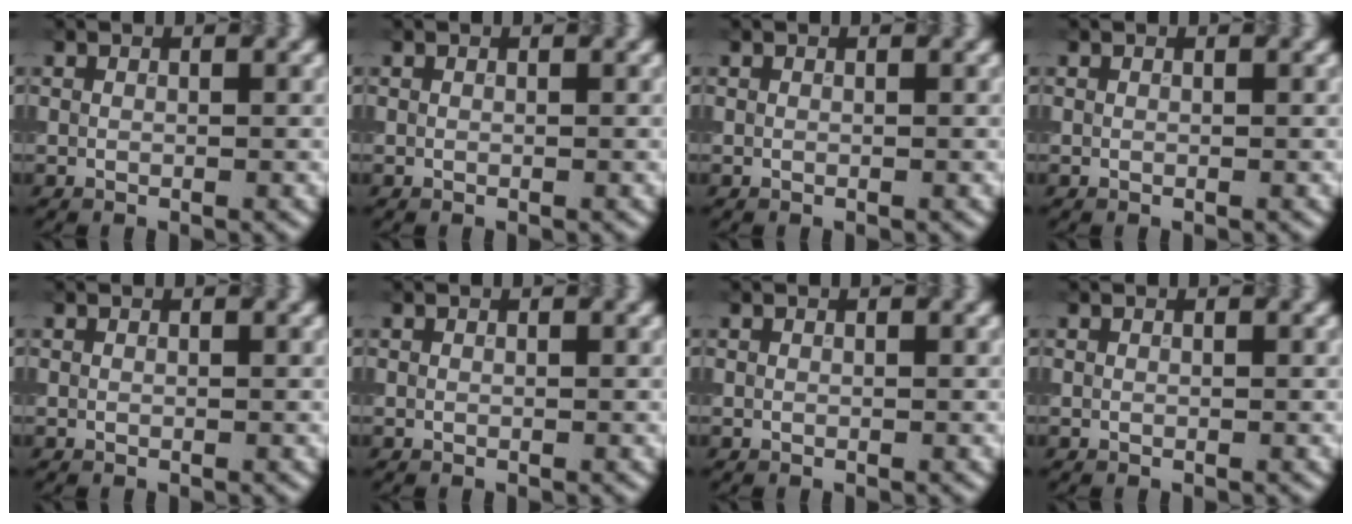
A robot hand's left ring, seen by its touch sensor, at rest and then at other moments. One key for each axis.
{"total": 0.0}
{"total": 0.0}
{"total": 0.0}
{"total": 0.0}
{"total": 0.0}
{"total": 0.0}
{"total": 0.0}